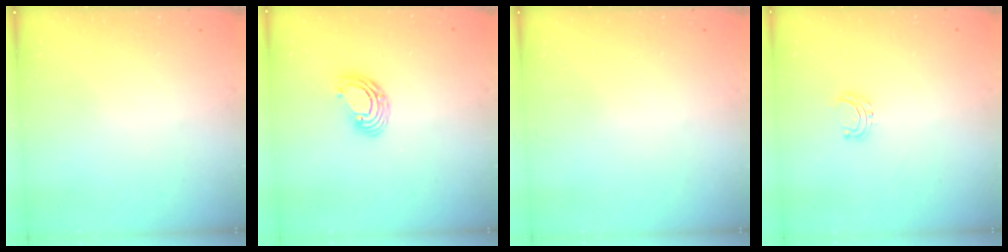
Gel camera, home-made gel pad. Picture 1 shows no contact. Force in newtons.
{"total": 8.0, "press": 7.9, "slide": 1.2}
{"total": 0.0}
{"total": 3.7, "press": 3.7, "slide": 0.3}